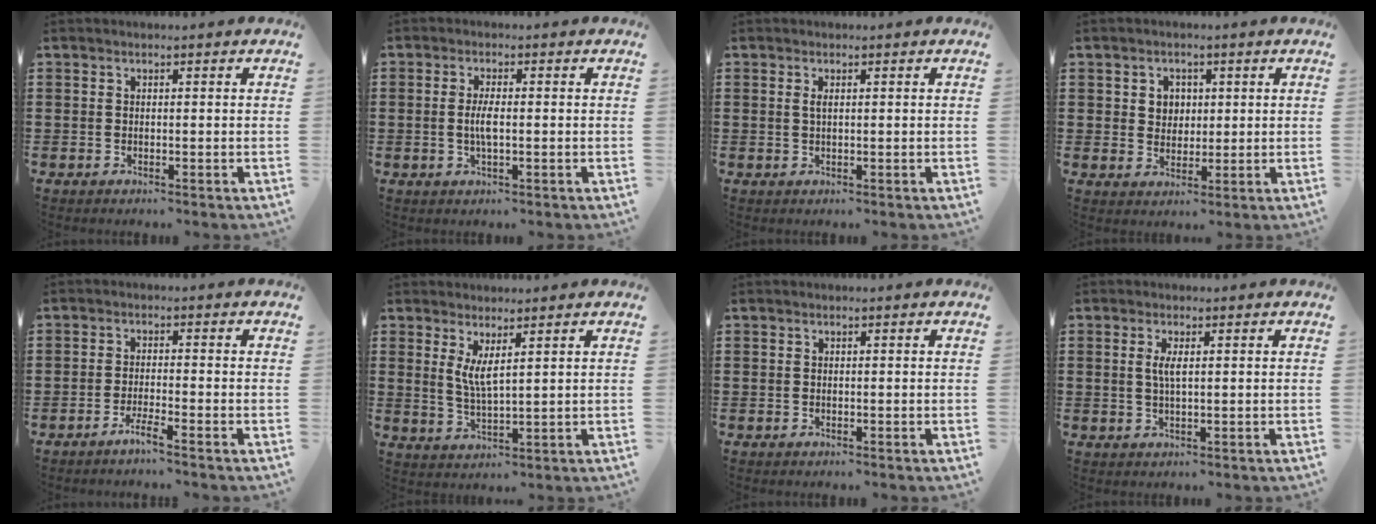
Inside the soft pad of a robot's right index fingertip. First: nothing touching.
{"total": 3.2, "force": [-0.4, 0.7, 3.1], "torque": [-0.072, -0.008, -0.012]}
{"total": 1.1, "force": [0.3, 0.3, 1.0], "torque": [-0.020, 0.002, 0.004]}
{"total": 3.1, "force": [1.0, 2.8, 0.9], "torque": [-0.029, 0.010, 0.016]}
{"total": 2.6, "force": [-2.0, -0.2, 1.6], "torque": [-0.035, -0.002, -0.039]}
{"total": 3.8, "force": [2.0, 0.7, 3.1], "torque": [-0.069, -0.002, 0.036]}
{"total": 0.0}
{"total": 2.3, "force": [0.5, 0.6, 2.2], "torque": [-0.044, 0.003, 0.007]}